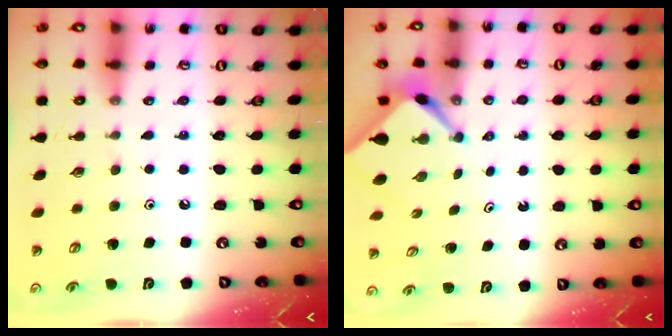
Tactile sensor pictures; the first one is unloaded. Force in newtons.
{"total": 2.8, "press": 2.7, "slide": 0.3}